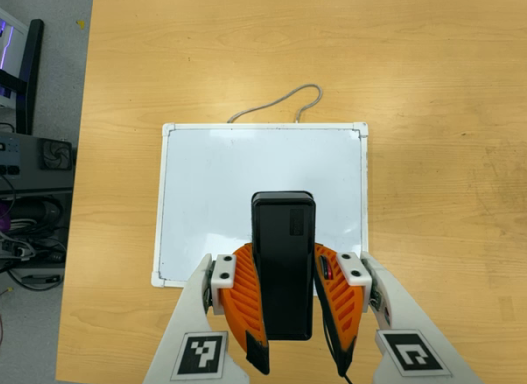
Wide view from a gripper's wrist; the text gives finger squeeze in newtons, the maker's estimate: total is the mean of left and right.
{"total": 8.2, "left": 6.2, "right": 10.2}